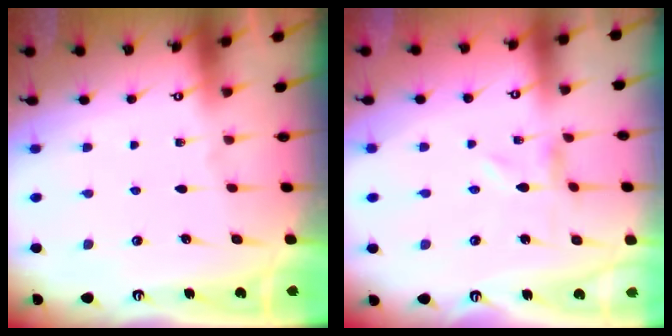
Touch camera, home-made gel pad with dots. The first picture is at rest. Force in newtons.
{"total": 0.0}